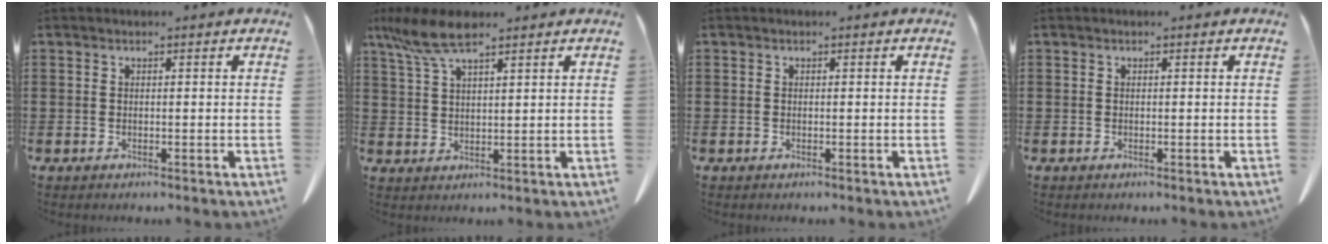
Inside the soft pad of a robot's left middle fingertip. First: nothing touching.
{"total": 6.8, "force": [4.8, 1.6, 4.7], "torque": [-0.117, -0.008, 0.083]}
{"total": 0.0}
{"total": 0.0}